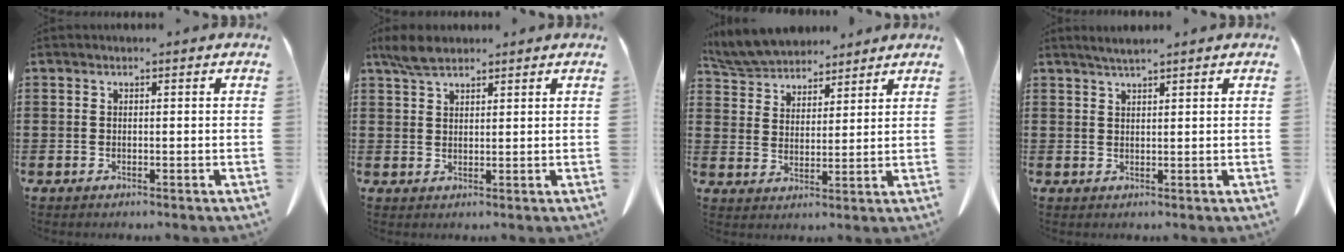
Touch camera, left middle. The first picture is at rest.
{"total": 3.9, "force": [3.0, 1.4, 1.9], "torque": [-0.047, 0.002, 0.058]}
{"total": 6.7, "force": [6.4, 1.7, 1.1], "torque": [-0.052, -0.023, 0.120]}
{"total": 1.8, "force": [1.6, -0.1, 0.9], "torque": [-0.019, -0.001, 0.030]}